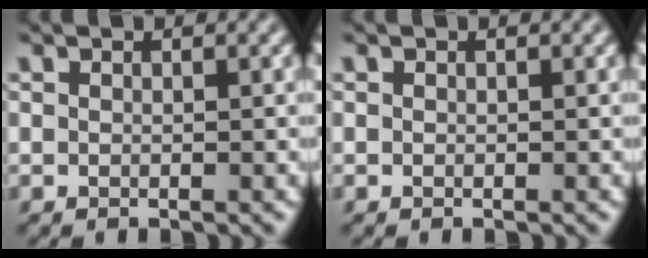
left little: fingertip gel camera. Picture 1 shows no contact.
{"total": 0.0}